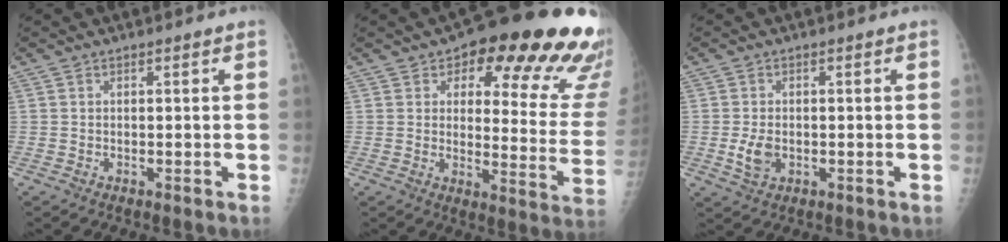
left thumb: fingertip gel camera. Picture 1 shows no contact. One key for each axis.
{"total": 22.6, "fx": 14.3, "fy": 8.5, "fz": 15.2, "tx": -0.134, "ty": -0.075, "tz": 0.170}
{"total": 3.8, "fx": -0.6, "fy": 2.6, "fz": 2.8, "tx": -0.052, "ty": -0.004, "tz": -0.007}